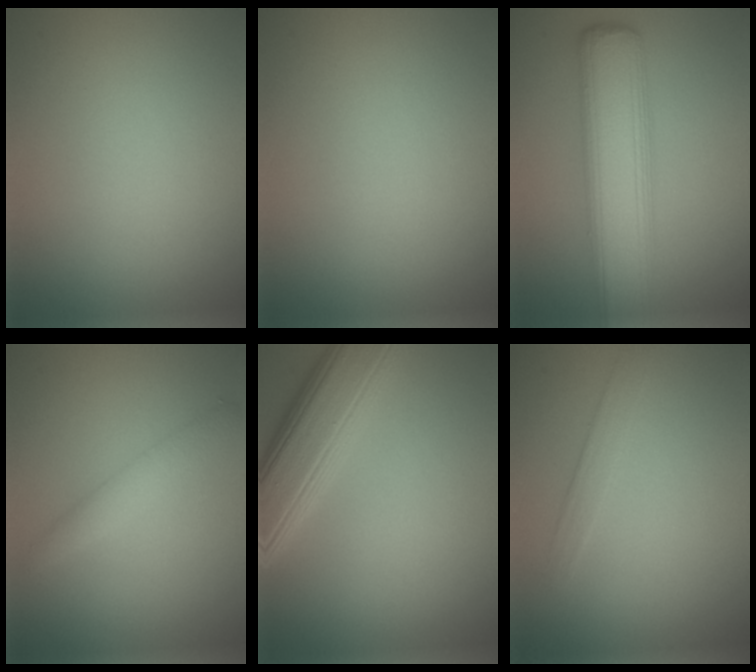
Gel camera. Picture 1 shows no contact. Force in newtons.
{"total": 0.0}
{"total": 8.1, "press": 8.1, "slide": 0.2}
{"total": 2.0, "press": 2.0, "slide": 0.1}
{"total": 6.8, "press": 6.8, "slide": 0.2}
{"total": 1.5, "press": 1.5, "slide": 0.1}